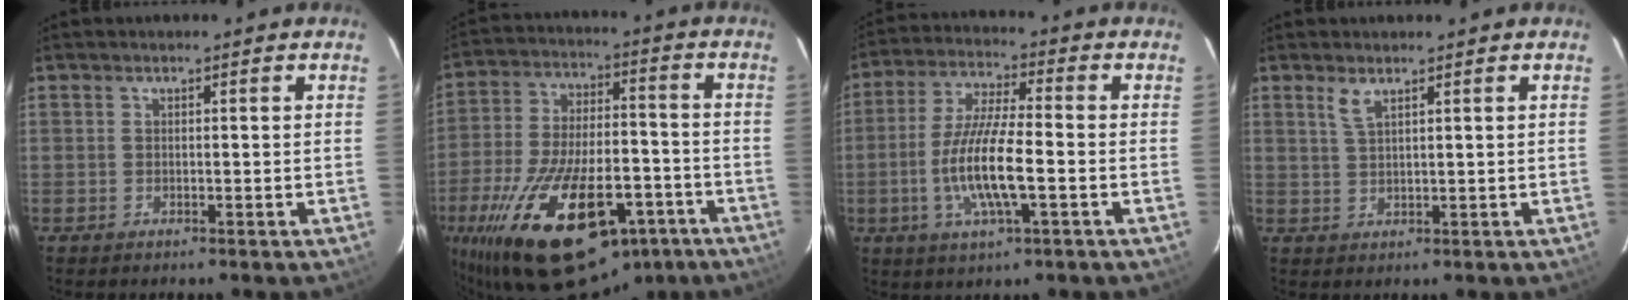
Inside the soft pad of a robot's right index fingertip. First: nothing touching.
{"total": 28.2, "force": [-15.5, 13.0, 19.7], "torque": [-0.373, -0.027, -0.232]}
{"total": 12.0, "force": [-3.1, 2.2, 11.3], "torque": [-0.230, -0.005, -0.060]}
{"total": 2.3, "force": [1.5, 0.5, 1.6], "torque": [-0.034, 0.002, 0.031]}